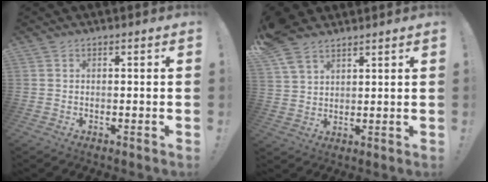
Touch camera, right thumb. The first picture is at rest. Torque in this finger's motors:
{"motor_torque": [1.07, 2.46, 1.00, 0.91, 0.08]}